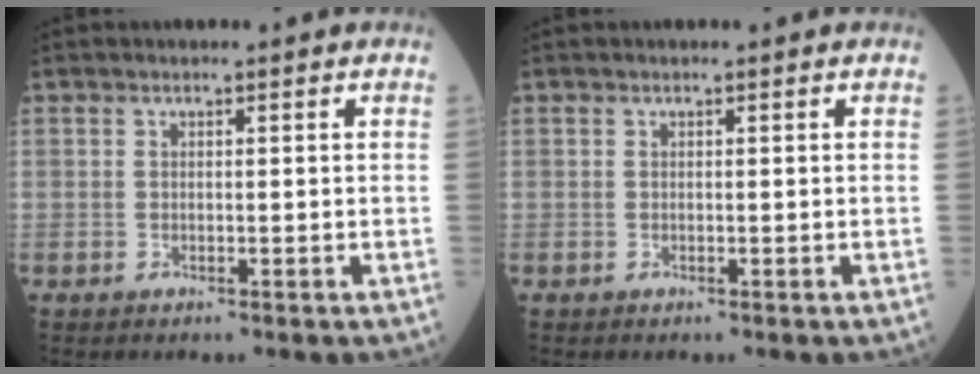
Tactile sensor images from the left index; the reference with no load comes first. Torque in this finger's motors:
{"motor_torque": [0.00, 0.00, 0.00, 0.00]}